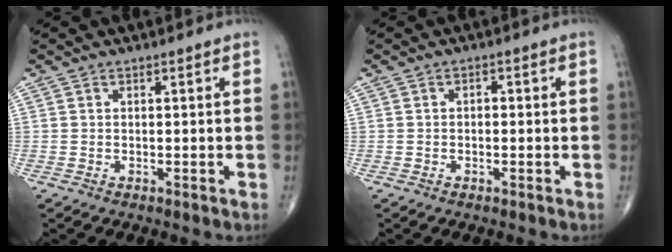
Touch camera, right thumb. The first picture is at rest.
{"total": 1.0, "force": [0.0, 0.7, 0.7], "torque": [-0.004, 0.004, -0.003]}